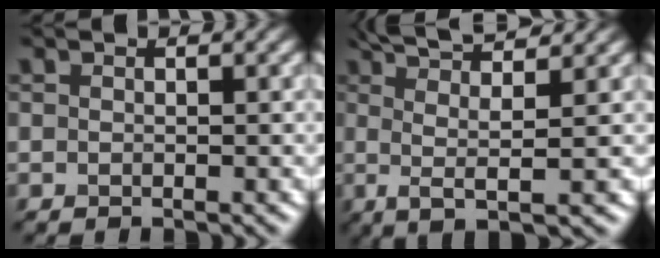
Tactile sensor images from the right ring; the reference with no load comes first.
{"total": 6.0, "force": [2.1, 1.1, 5.6], "torque": [-0.096, 0.009, 0.035]}